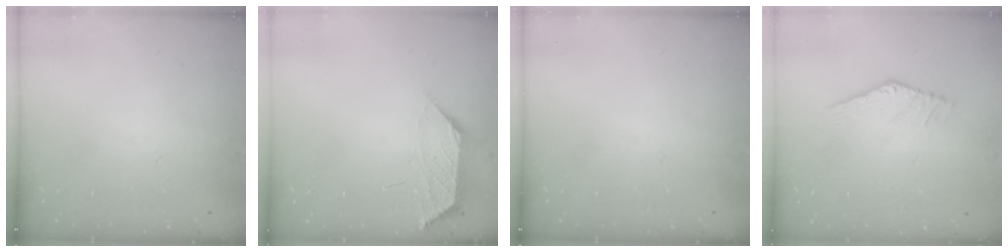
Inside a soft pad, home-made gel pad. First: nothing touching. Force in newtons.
{"total": 0.9, "press": 0.7, "slide": 0.4}
{"total": 0.0}
{"total": 4.5, "press": 4.5, "slide": 0.3}